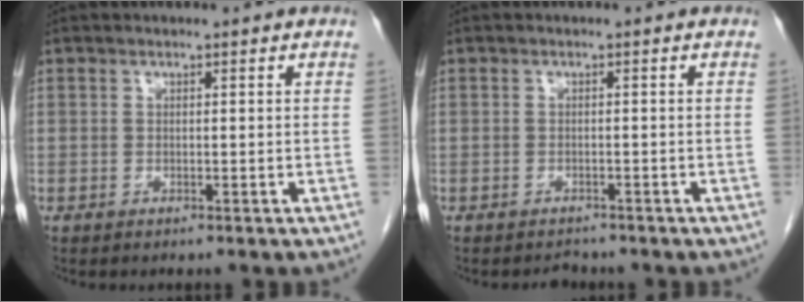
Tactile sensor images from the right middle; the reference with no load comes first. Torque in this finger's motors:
{"motor_torque": [0.14, -0.03, 0.00, -0.01]}